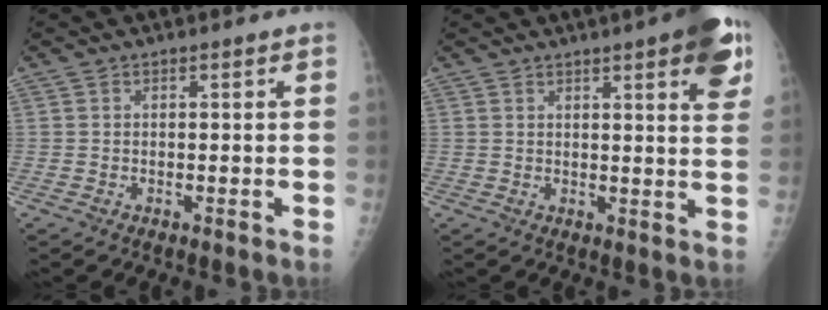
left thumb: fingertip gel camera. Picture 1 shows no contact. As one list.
[{"total": 11.0, "force": [5.6, 2.5, 9.2], "torque": [-0.092, -0.017, 0.063]}]